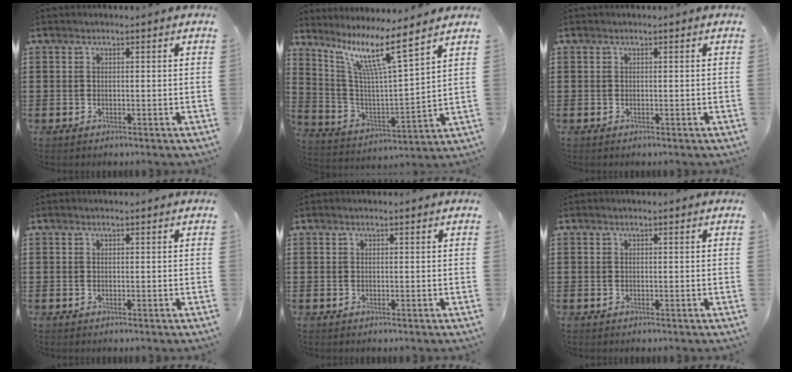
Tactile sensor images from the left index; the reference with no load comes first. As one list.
[{"total": 11.2, "force": [7.8, 0.6, 8.0], "torque": [-0.182, -0.039, 0.127]}, {"total": 0.0}, {"total": 0.0}, {"total": 0.0}, {"total": 0.0}]